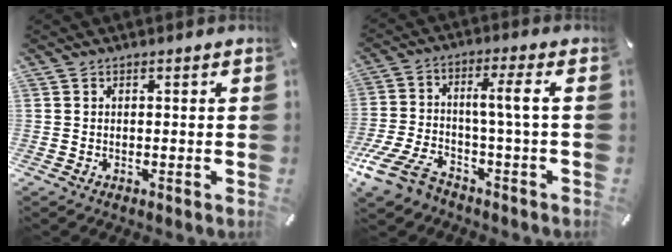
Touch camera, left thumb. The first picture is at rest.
{"total": 11.2, "force": [-4.3, 2.7, 10.0], "torque": [-0.214, 0.003, -0.089]}